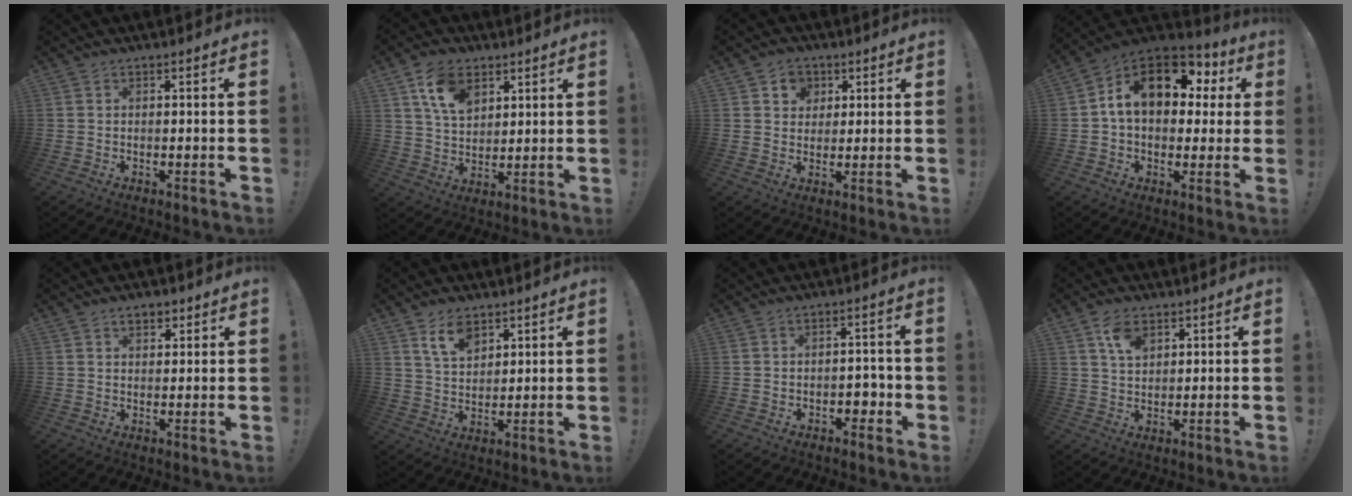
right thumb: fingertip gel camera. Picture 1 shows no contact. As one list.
[{"total": 11.9, "force": [6.6, 7.8, 6.2], "torque": [-0.102, -0.021, 0.126]}, {"total": 6.0, "force": [2.4, 5.4, 1.3], "torque": [-0.018, -0.011, 0.045]}, {"total": 16.4, "force": [5.1, 10.3, 11.7], "torque": [-0.184, -0.007, 0.088]}, {"total": 3.4, "force": [1.9, 2.1, 1.9], "torque": [-0.026, -0.001, 0.032]}, {"total": 8.4, "force": [5.5, 4.4, 4.6], "torque": [-0.086, -0.020, 0.103]}, {"total": 4.0, "force": [-1.5, 3.1, 2.1], "torque": [-0.023, 0.009, -0.026]}, {"total": 6.3, "force": [3.5, 3.7, 3.6], "torque": [-0.048, -0.013, 0.061]}]